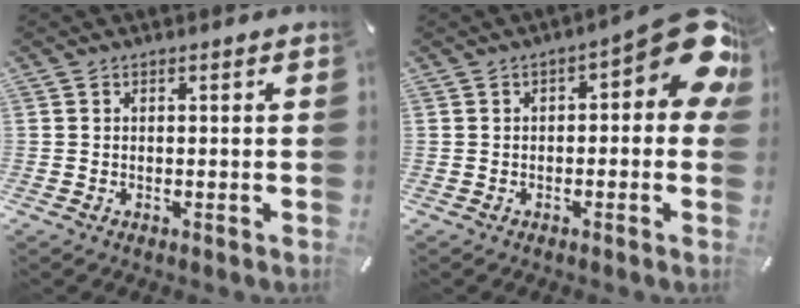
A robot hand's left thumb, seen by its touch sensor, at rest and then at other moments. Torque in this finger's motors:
{"motor_torque": [0.38, 0.39, 0.26, -0.03, 0.00]}